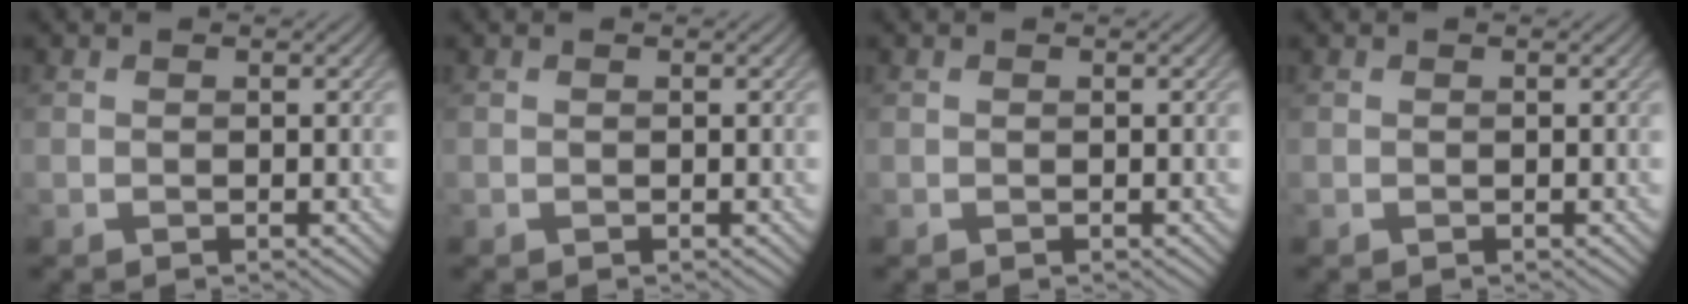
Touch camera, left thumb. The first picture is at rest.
{"total": 0.0}
{"total": 0.0}
{"total": 0.0}